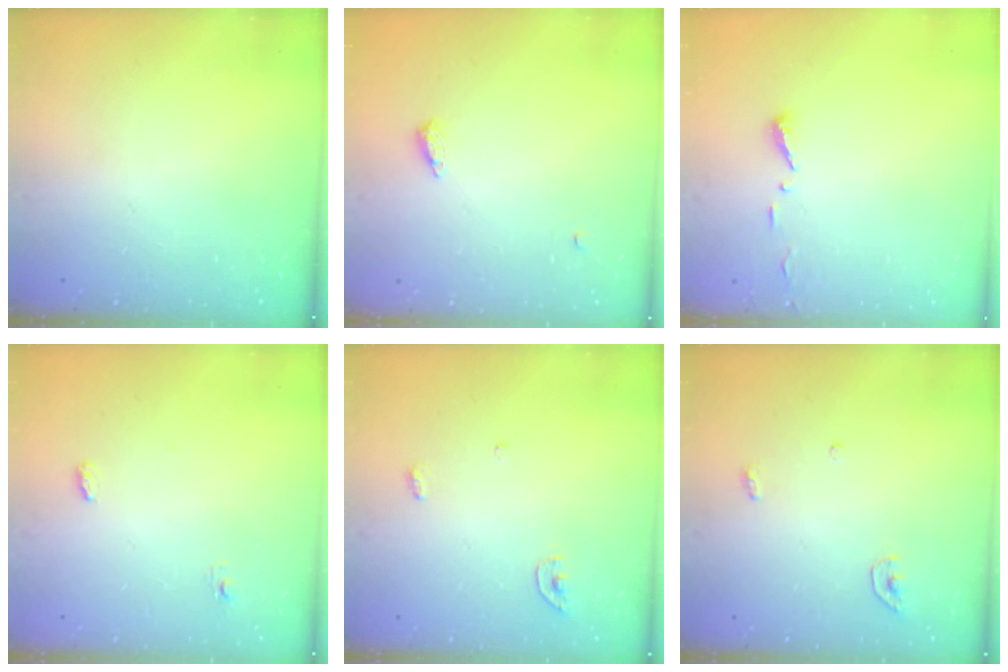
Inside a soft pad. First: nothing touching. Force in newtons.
{"total": 5.5, "press": 5.4, "slide": 1.0}
{"total": 4.7, "press": 4.7, "slide": 0.5}
{"total": 3.5, "press": 3.4, "slide": 0.9}
{"total": 3.6, "press": 3.5, "slide": 0.4}
{"total": 3.5, "press": 3.5, "slide": 0.3}